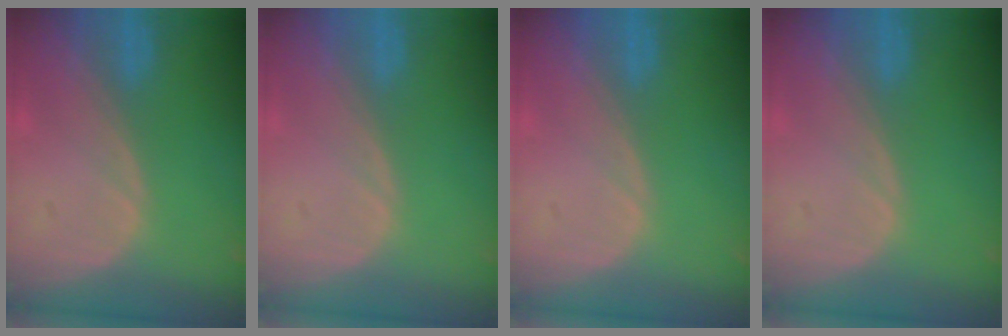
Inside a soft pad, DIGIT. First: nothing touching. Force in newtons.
{"total": 0.0}
{"total": 0.0}
{"total": 0.0}